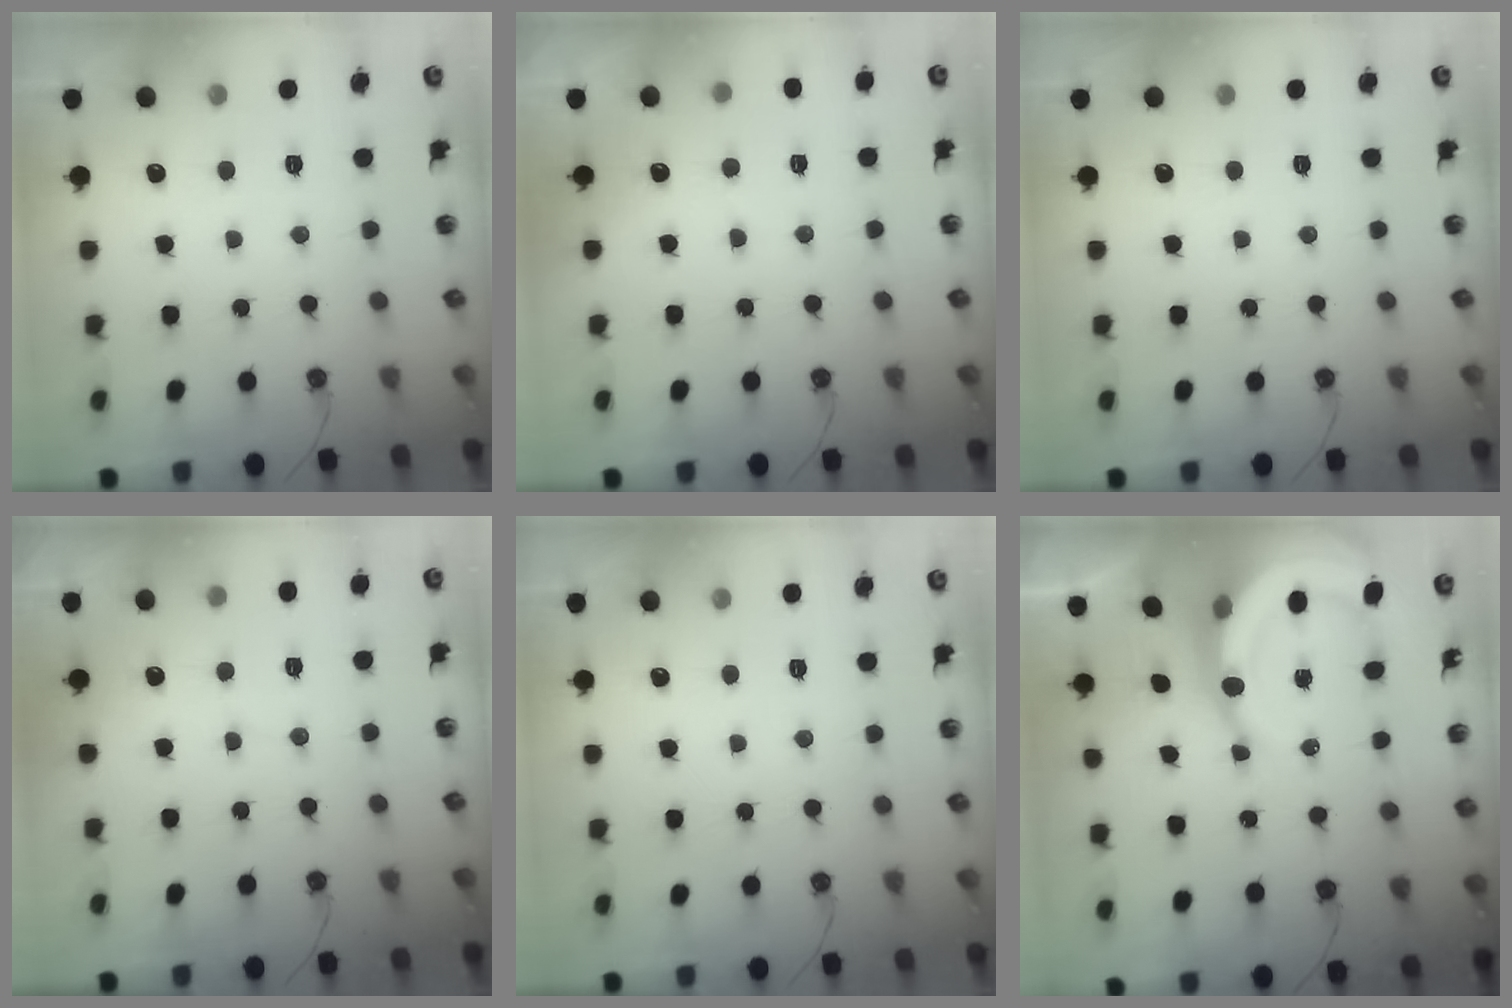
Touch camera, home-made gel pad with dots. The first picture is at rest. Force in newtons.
{"total": 3.4, "press": 3.1, "slide": 1.3}
{"total": 0.0}
{"total": 2.6, "press": 2.6, "slide": 0.4}
{"total": 0.0}
{"total": 9.1, "press": 9.0, "slide": 1.2}